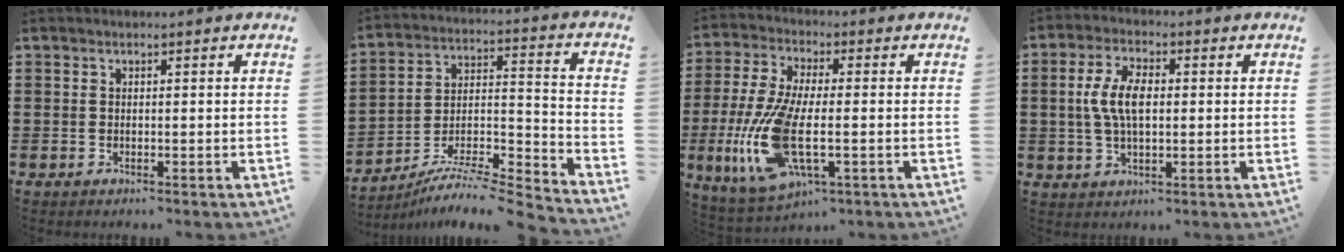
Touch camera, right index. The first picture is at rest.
{"total": 7.6, "force": [-7.1, 0.4, 2.7], "torque": [-0.039, 0.001, -0.141]}
{"total": 14.2, "force": [-3.3, 5.8, 12.5], "torque": [-0.292, -0.020, -0.063]}
{"total": 6.9, "force": [0.4, 3.1, 6.1], "torque": [-0.139, 0.005, -0.001]}